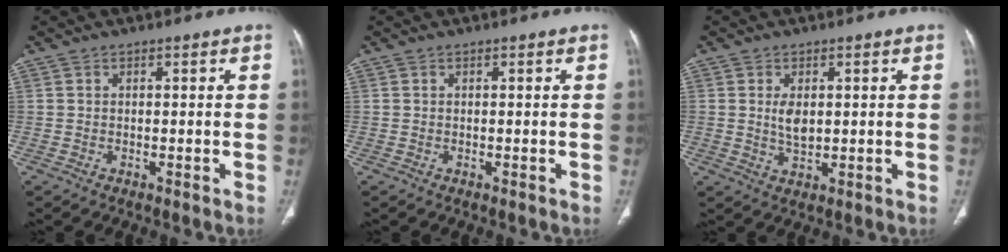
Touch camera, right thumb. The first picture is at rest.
{"total": 0.0}
{"total": 3.9, "force": [0.7, 2.2, 3.2], "torque": [-0.055, -0.010, 0.019]}